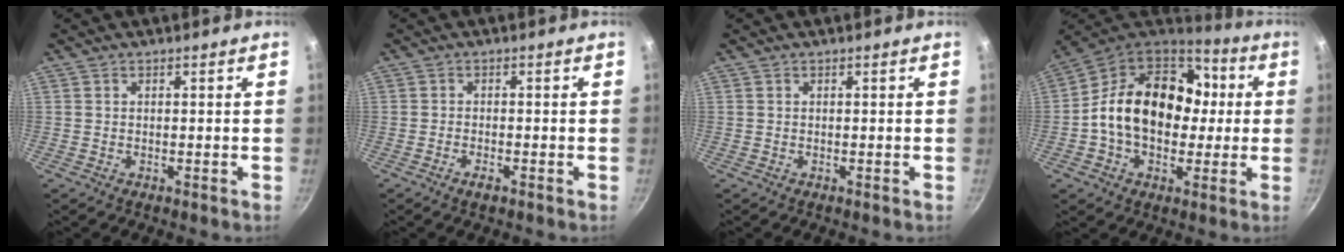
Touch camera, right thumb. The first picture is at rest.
{"total": 2.0, "force": [-1.2, 0.8, 1.4], "torque": [-0.033, 0.009, -0.027]}
{"total": 0.0}
{"total": 21.7, "force": [1.0, 15.9, 14.7], "torque": [-0.213, 0.039, 0.007]}